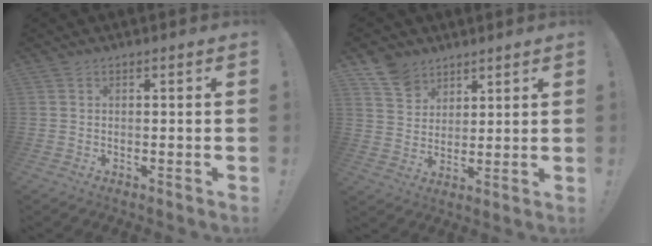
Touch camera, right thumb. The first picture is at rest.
{"total": 8.8, "force": [6.4, 5.8, 1.8], "torque": [-0.028, -0.041, 0.126]}